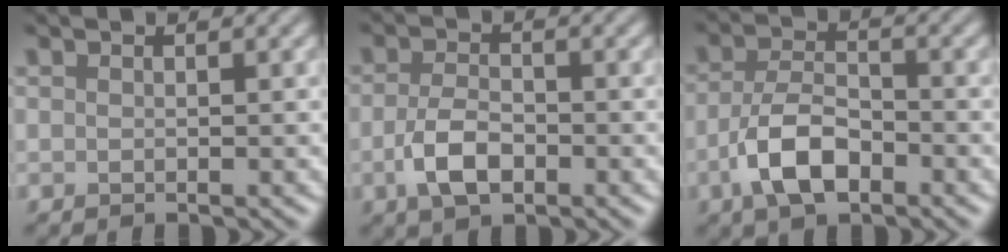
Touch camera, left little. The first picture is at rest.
{"total": 3.6, "force": [-1.4, 1.9, 2.7], "torque": [-0.061, -0.003, -0.031]}
{"total": 5.3, "force": [-2.5, 2.5, 3.9], "torque": [-0.079, 0.000, -0.053]}